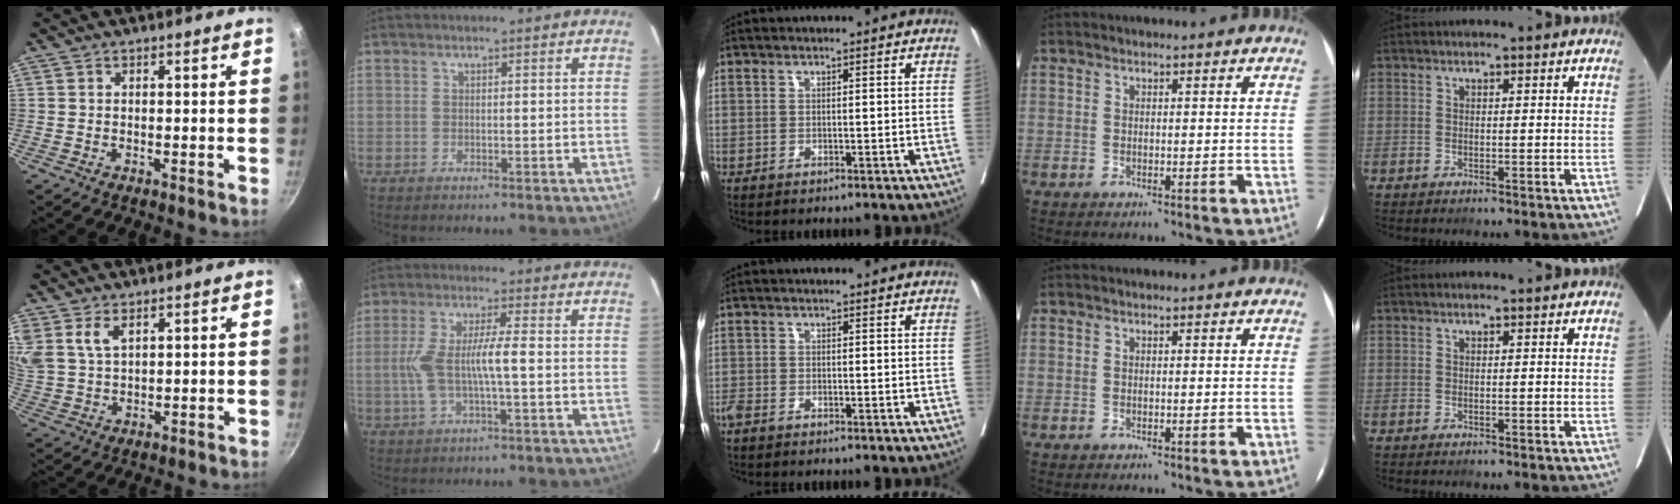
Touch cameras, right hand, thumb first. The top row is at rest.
{"thumb": {"total": 7.9, "force": [3.7, 4.6, 5.1], "torque": [-0.111, -0.003, 0.085]}, "index": {"total": 7.0, "force": [-0.7, 0.7, 6.9], "torque": [-0.146, 0.011, -0.013]}, "middle": {"total": 1.5, "force": [-1.1, 0.6, 0.7], "torque": [-0.023, -0.003, -0.023]}}